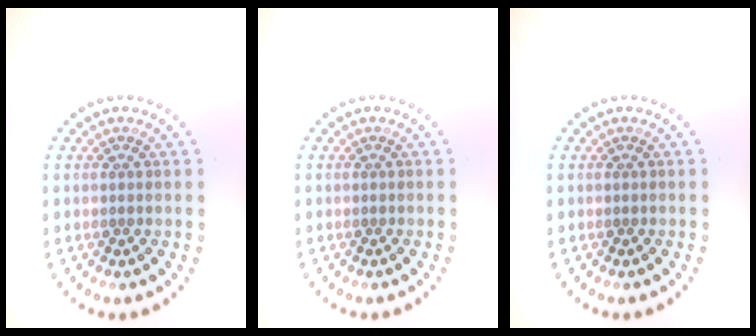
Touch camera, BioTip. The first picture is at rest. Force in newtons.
{"total": 0.0}
{"total": 0.0}